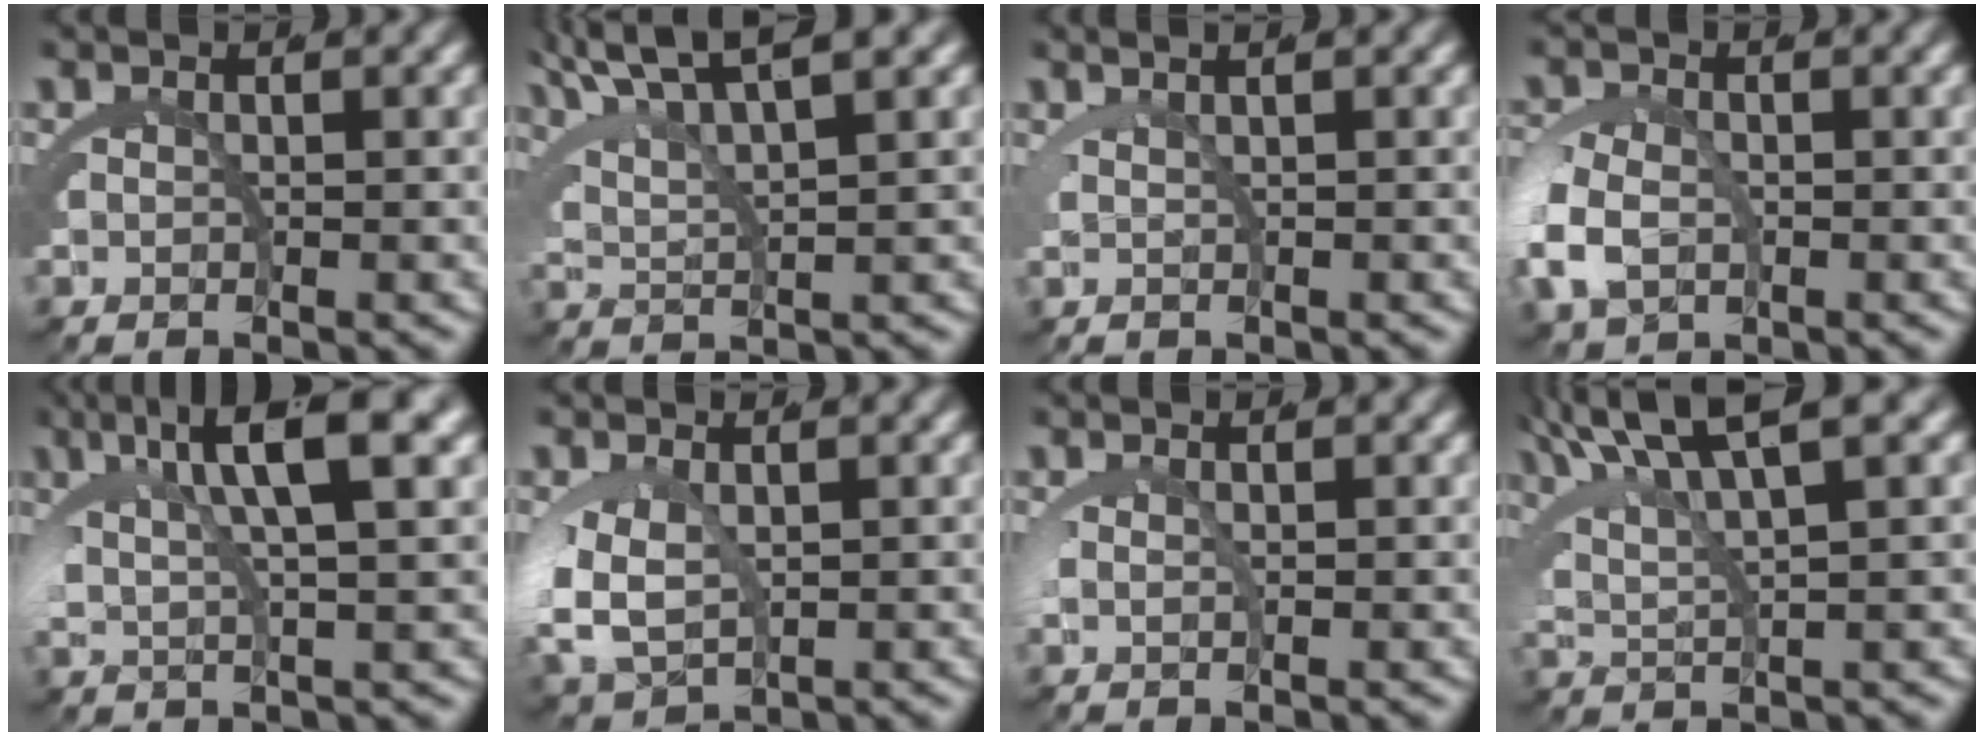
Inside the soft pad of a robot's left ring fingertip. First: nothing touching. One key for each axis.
{"total": 5.3, "fx": 4.4, "fy": 0.9, "fz": 2.8, "tx": -0.060, "ty": 0.016, "tz": 0.079}
{"total": 1.2, "fx": 0.9, "fy": 0.2, "fz": 0.8, "tx": -0.007, "ty": 0.014, "tz": 0.011}
{"total": 3.5, "fx": -0.3, "fy": 2.6, "fz": 2.3, "tx": -0.073, "ty": -0.007, "tz": 0.002}
{"total": 7.2, "fx": 3.8, "fy": 1.5, "fz": 6.0, "tx": -0.103, "ty": 0.019, "tz": 0.060}
{"total": 5.2, "fx": 0.4, "fy": 3.9, "fz": 3.3, "tx": -0.100, "ty": -0.013, "tz": 0.022}
{"total": 1.0, "fx": 0.3, "fy": 0.6, "fz": 0.8, "tx": -0.034, "ty": -0.002, "tz": 0.006}
{"total": 7.0, "fx": 5.2, "fy": 1.6, "fz": 4.4, "tx": -0.083, "ty": 0.023, "tz": 0.086}